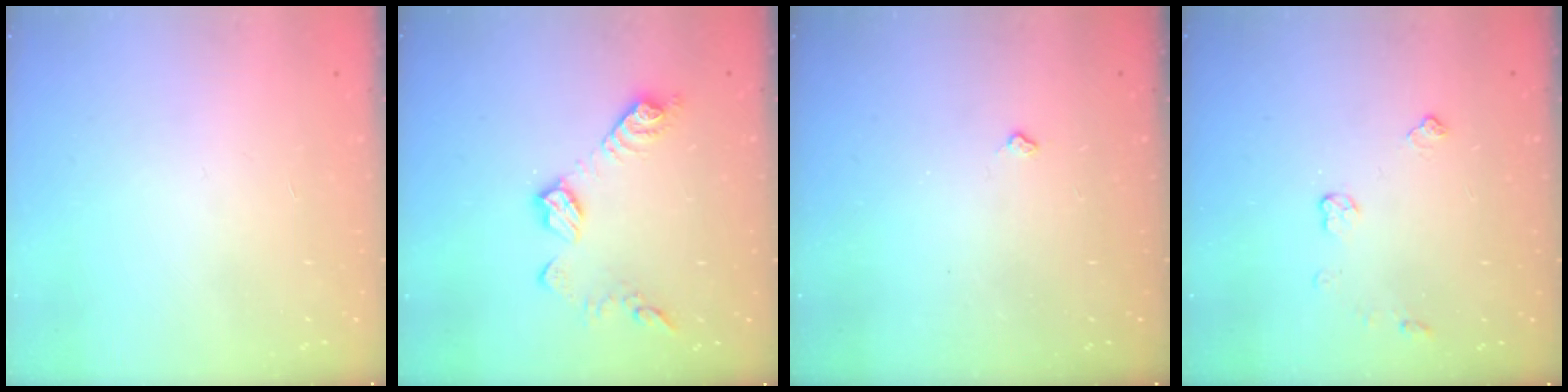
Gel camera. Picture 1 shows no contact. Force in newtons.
{"total": 12.5, "press": 12.5, "slide": 0.7}
{"total": 2.8, "press": 2.8, "slide": 0.4}
{"total": 4.5, "press": 4.4, "slide": 0.7}